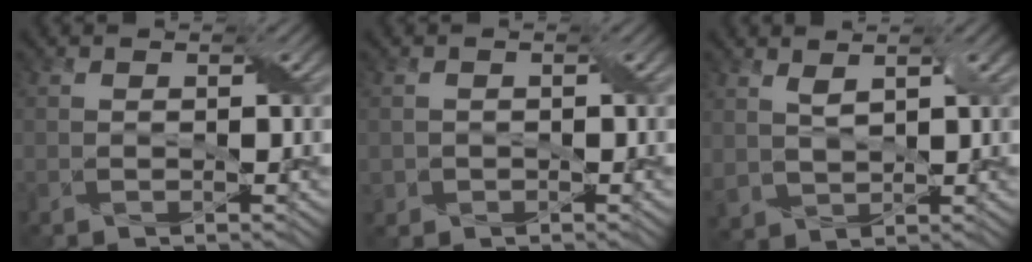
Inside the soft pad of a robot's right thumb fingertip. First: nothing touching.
{"total": 1.2, "force": [-0.4, 1.0, -0.4], "torque": [-0.002, -0.004, -0.006]}
{"total": 3.9, "force": [1.7, 2.2, 2.7], "torque": [-0.071, -0.001, 0.040]}